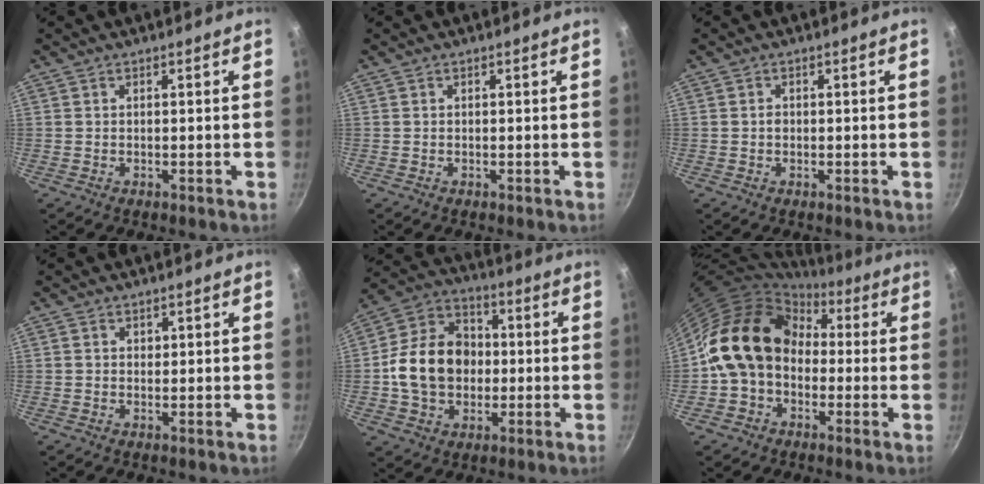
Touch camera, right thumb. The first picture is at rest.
{"total": 0.0}
{"total": 0.9, "force": [0.0, 0.8, 0.5], "torque": [-0.006, 0.004, -0.001]}
{"total": 0.8, "force": [0.3, 0.7, 0.2], "torque": [0.002, 0.001, 0.004]}
{"total": 15.9, "force": [-0.6, 12.6, 9.7], "torque": [-0.139, 0.030, -0.022]}
{"total": 16.2, "force": [0.3, 12.9, 9.8], "torque": [-0.140, 0.049, -0.010]}